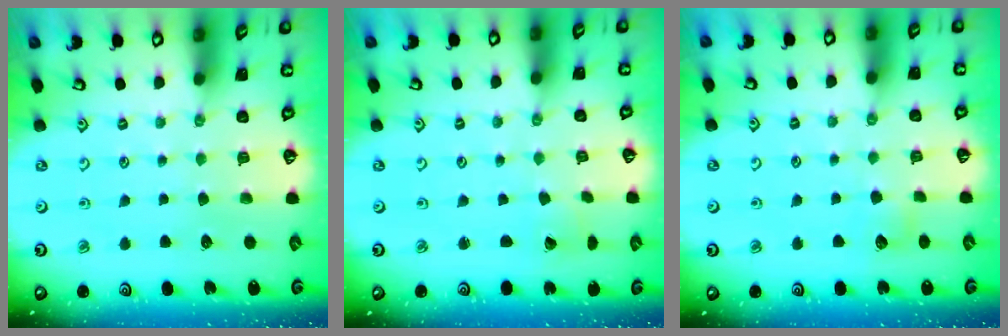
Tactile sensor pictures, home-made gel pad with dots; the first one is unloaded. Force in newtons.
{"total": 2.4, "press": 2.4, "slide": 0.1}
{"total": 5.1, "press": 5.1, "slide": 0.6}